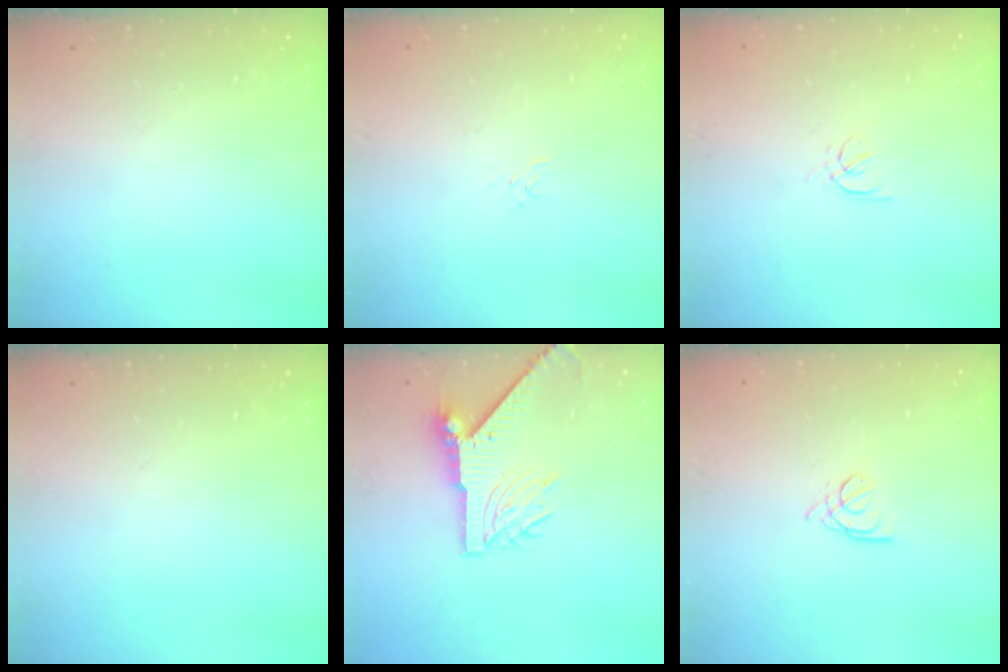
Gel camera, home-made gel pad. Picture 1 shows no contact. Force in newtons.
{"total": 3.5, "press": 3.5, "slide": 0.2}
{"total": 1.6, "press": 1.5, "slide": 0.5}
{"total": 0.0}
{"total": 8.2, "press": 8.1, "slide": 1.1}
{"total": 2.6, "press": 2.5, "slide": 0.5}